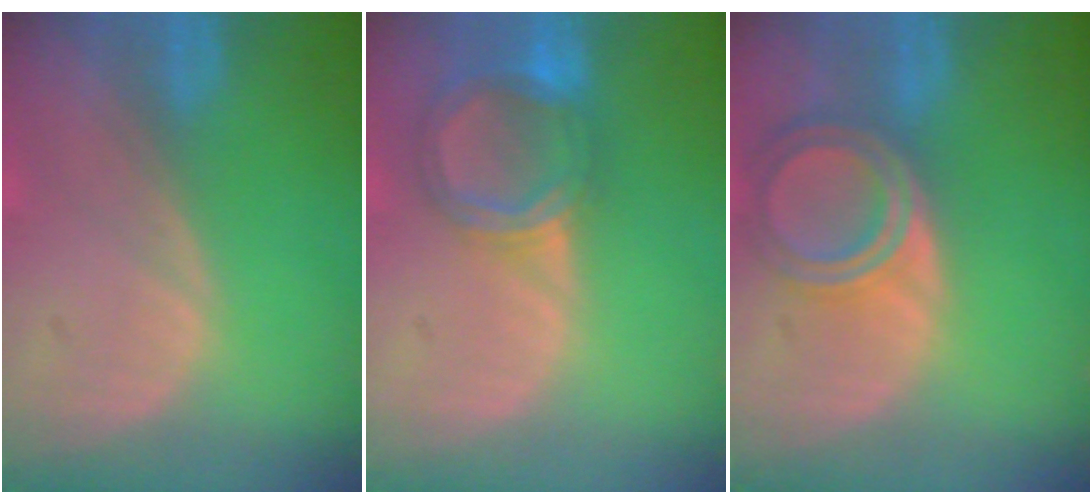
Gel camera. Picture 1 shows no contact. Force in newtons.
{"total": 6.2, "press": 5.7, "slide": 2.5}
{"total": 6.5, "press": 5.8, "slide": 2.9}